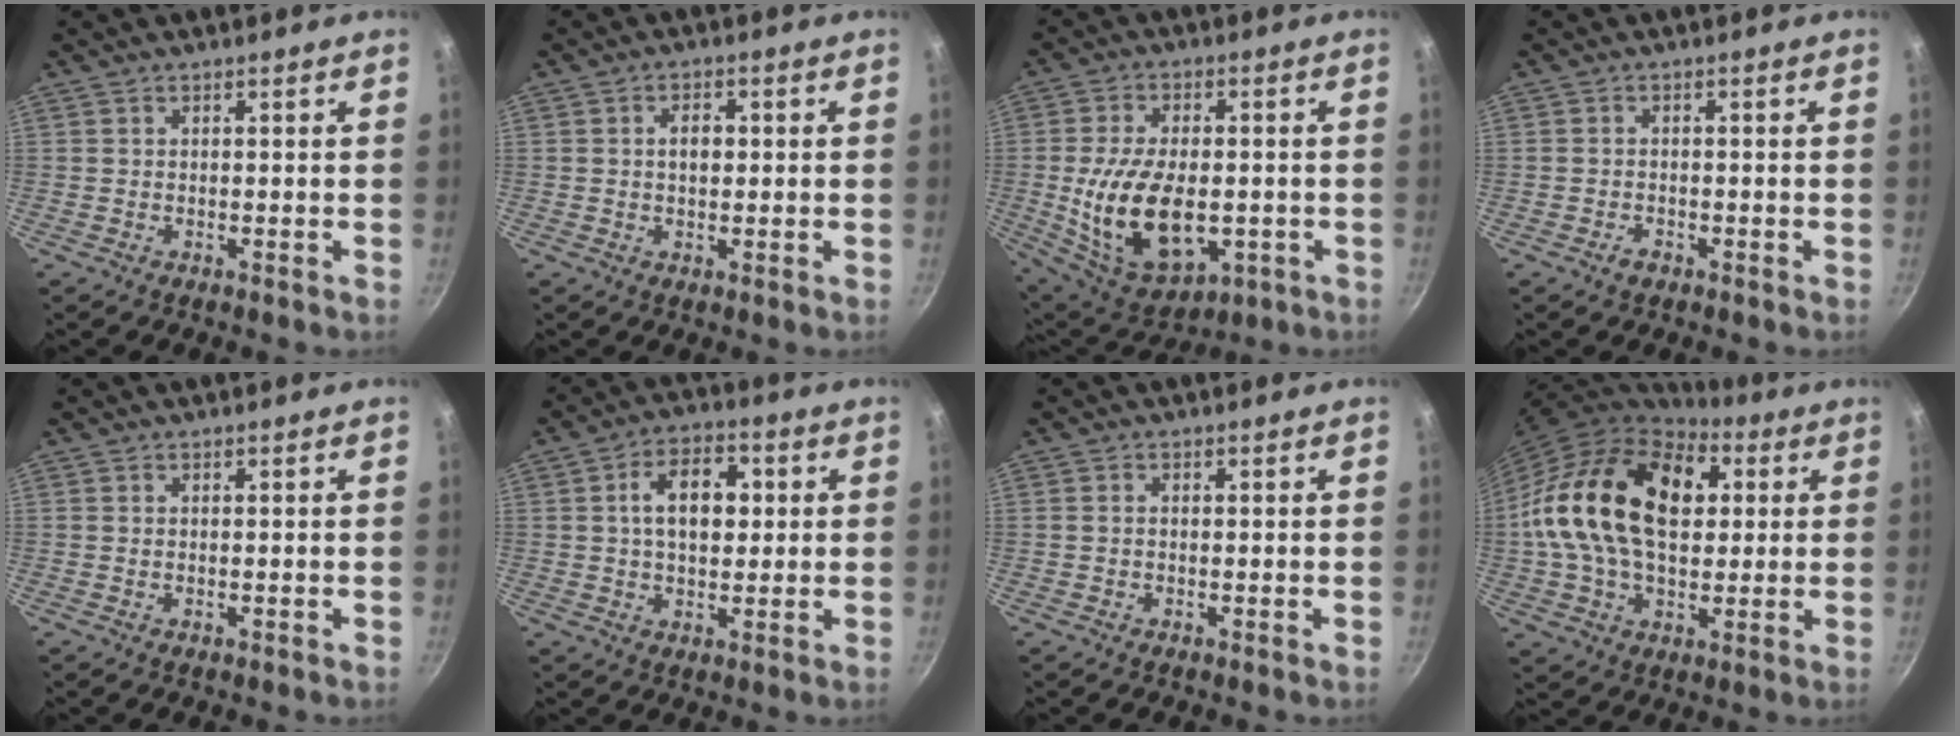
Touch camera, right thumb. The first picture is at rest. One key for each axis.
{"total": 3.5, "fx": 0.4, "fy": 2.2, "fz": 2.7, "tx": -0.033, "ty": 0.007, "tz": 0.003}
{"total": 18.7, "fx": -2.7, "fy": 10.8, "fz": 15.1, "tx": -0.255, "ty": -0.001, "tz": -0.028}
{"total": 1.8, "fx": -1.1, "fy": 1.1, "fz": 0.9, "tx": -0.015, "ty": 0.010, "tz": -0.020}
{"total": 0.0}
{"total": 10.4, "fx": 1.7, "fy": 6.6, "fz": 7.8, "tx": -0.101, "ty": 0.011, "tz": 0.019}
{"total": 0.9, "fx": -0.1, "fy": 0.7, "fz": 0.6, "tx": -0.010, "ty": 0.004, "tz": -0.002}
{"total": 26.0, "fx": 4.3, "fy": 16.7, "fz": 19.5, "tx": -0.329, "ty": 0.026, "tz": 0.062}